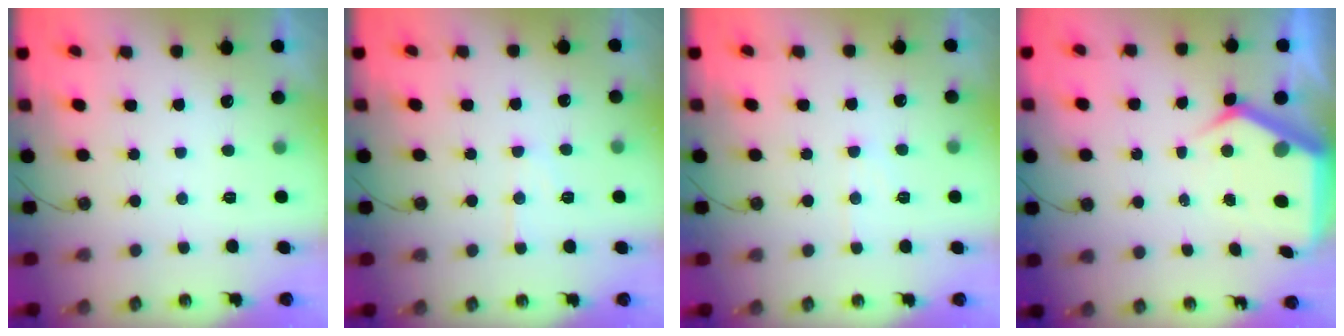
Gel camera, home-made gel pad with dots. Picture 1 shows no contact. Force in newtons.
{"total": 7.4, "press": 7.4, "slide": 0.6}
{"total": 5.4, "press": 5.3, "slide": 0.8}
{"total": 7.8, "press": 7.7, "slide": 1.3}